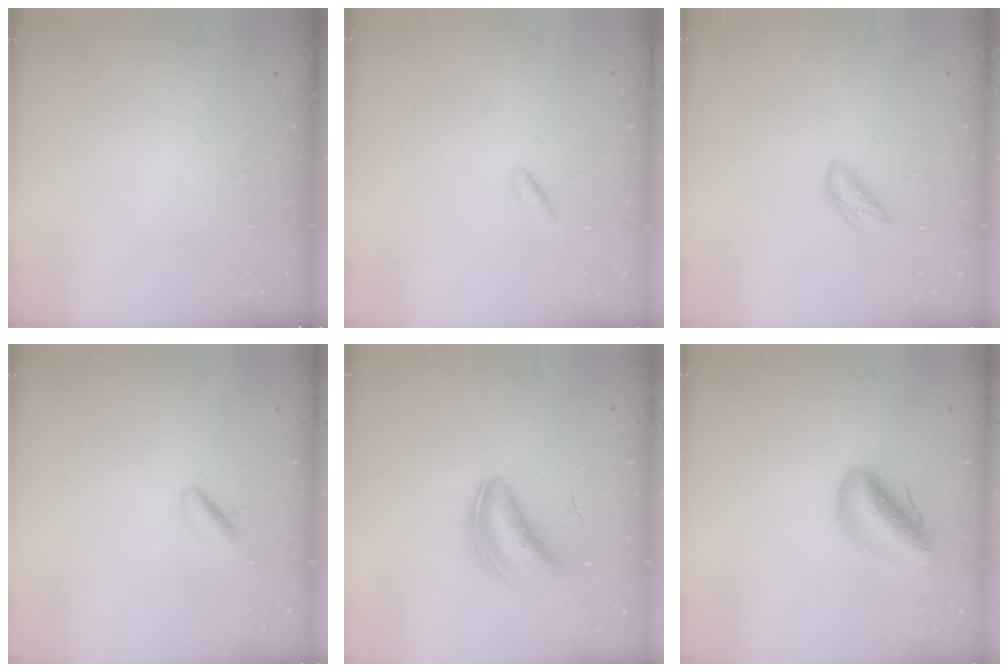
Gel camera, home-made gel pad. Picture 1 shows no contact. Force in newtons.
{"total": 0.8, "press": 0.5, "slide": 0.6}
{"total": 4.6, "press": 4.6, "slide": 0.5}
{"total": 2.9, "press": 2.7, "slide": 0.9}
{"total": 6.4, "press": 6.1, "slide": 2.0}
{"total": 12.5, "press": 12.2, "slide": 2.6}